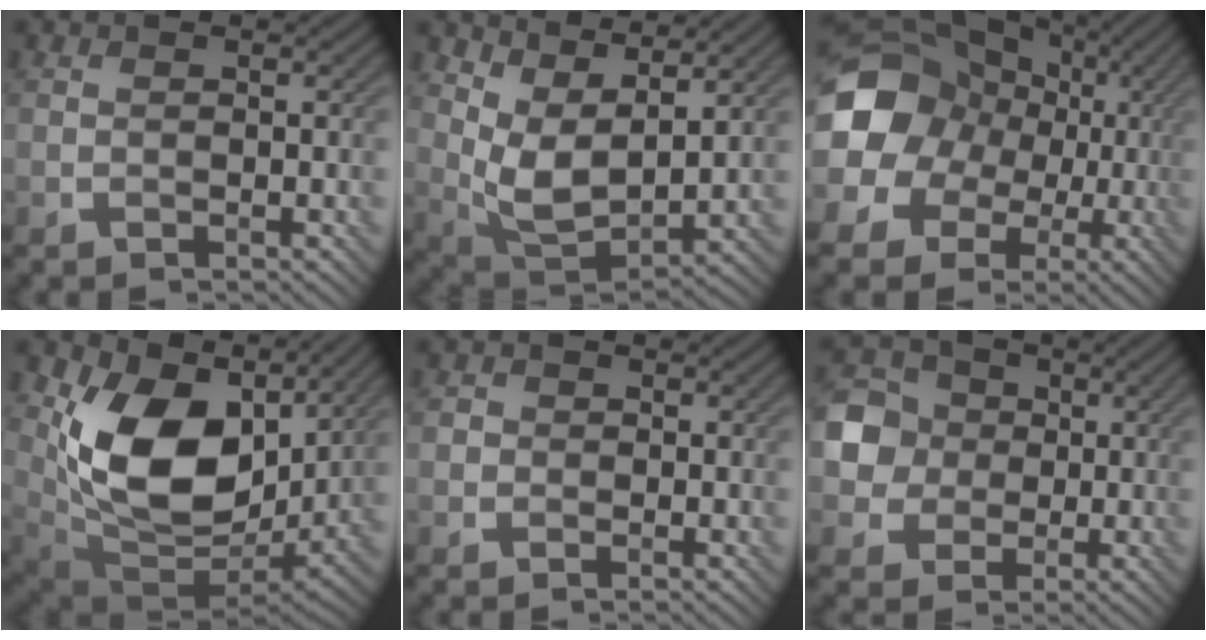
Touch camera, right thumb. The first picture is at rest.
{"total": 8.8, "force": [4.5, 3.8, 6.5], "torque": [-0.152, -0.008, 0.093]}
{"total": 16.7, "force": [1.3, 14.9, 7.6], "torque": [-0.203, -0.007, -0.004]}
{"total": 15.1, "force": [4.9, 9.7, 10.5], "torque": [-0.199, -0.012, 0.096]}
{"total": 1.6, "force": [-0.1, 1.5, 0.3], "torque": [0.002, 0.002, -0.009]}
{"total": 7.0, "force": [0.0, 6.4, 2.9], "torque": [-0.069, 0.008, -0.009]}